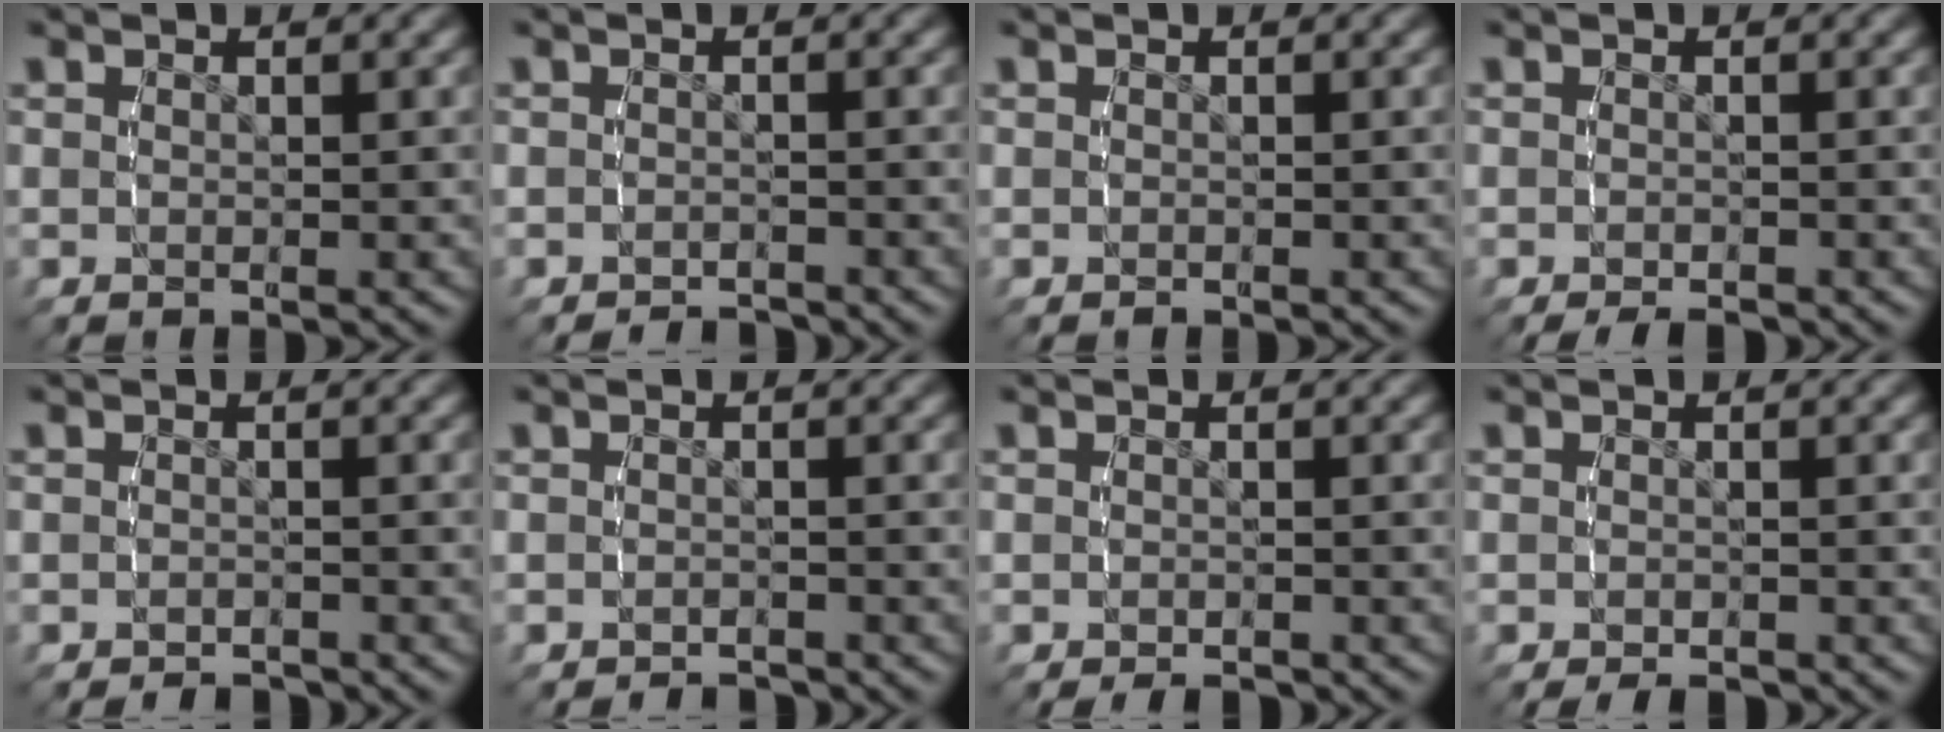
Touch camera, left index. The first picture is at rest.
{"total": 2.3, "force": [-2.3, 0.6, 0.2], "torque": [-0.008, -0.008, -0.035]}
{"total": 0.6, "force": [-0.5, 0.3, 0.0], "torque": [-0.006, -0.003, -0.008]}
{"total": 1.8, "force": [-1.7, 0.6, 0.5], "torque": [-0.015, -0.008, -0.025]}
{"total": 2.1, "force": [-2.0, 0.6, 0.2], "torque": [-0.008, -0.008, -0.031]}
{"total": 2.1, "force": [-2.1, 0.6, 0.1], "torque": [-0.007, -0.008, -0.032]}
{"total": 1.7, "force": [-1.6, 0.5, 0.3], "torque": [-0.012, -0.009, -0.023]}
{"total": 1.7, "force": [-1.6, 0.5, 0.4], "torque": [-0.014, -0.009, -0.022]}